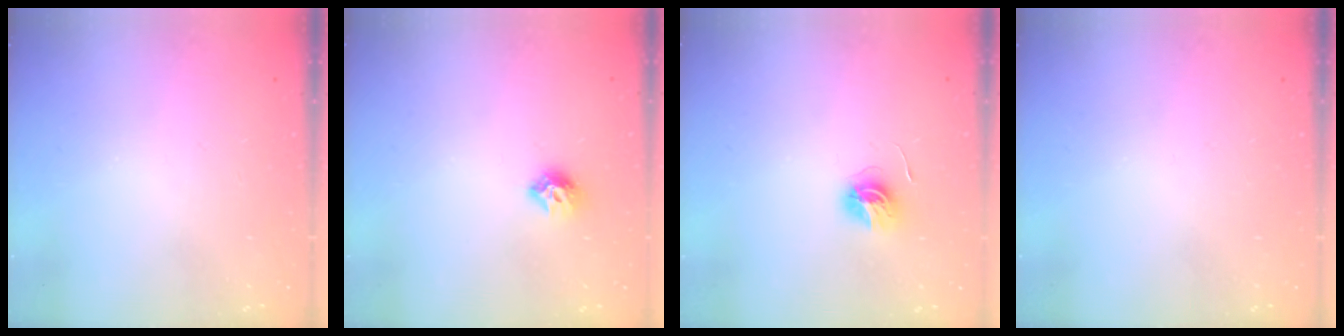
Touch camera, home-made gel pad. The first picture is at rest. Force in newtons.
{"total": 8.2, "press": 8.2, "slide": 0.3}
{"total": 5.6, "press": 5.6, "slide": 0.6}
{"total": 0.0}